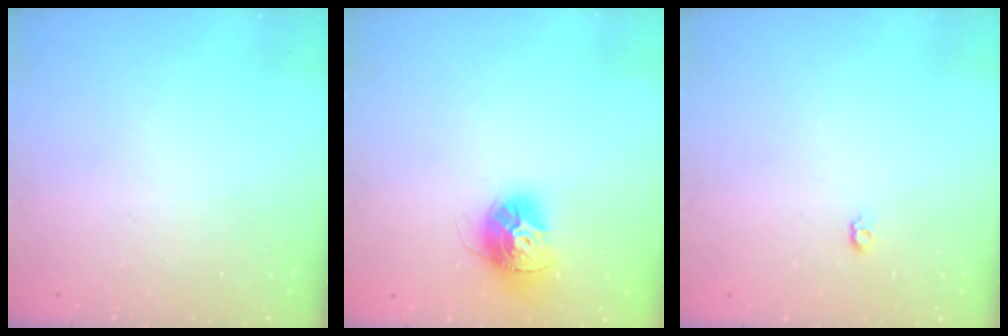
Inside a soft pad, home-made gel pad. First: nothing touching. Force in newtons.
{"total": 12.7, "press": 12.7, "slide": 1.0}
{"total": 4.0, "press": 4.0, "slide": 0.4}